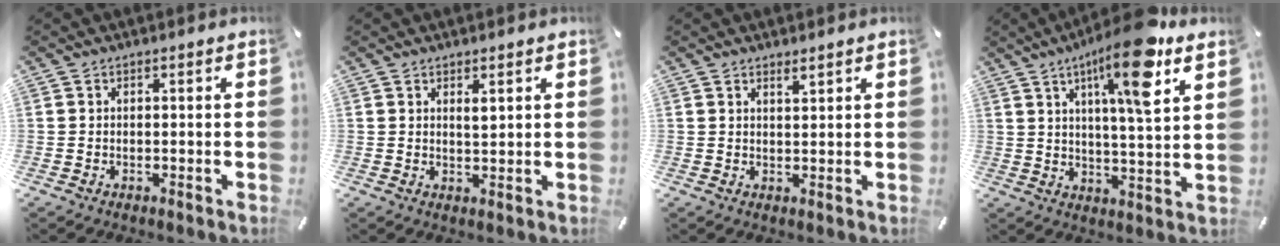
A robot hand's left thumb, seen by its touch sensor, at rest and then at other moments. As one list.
[{"total": 1.9, "force": [1.2, 0.8, 1.3], "torque": [-0.013, -0.006, 0.018]}, {"total": 1.6, "force": [1.6, 0.3, 0.4], "torque": [-0.009, -0.004, 0.029]}, {"total": 15.2, "force": [8.4, 2.6, 12.4], "torque": [-0.204, -0.032, 0.128]}]